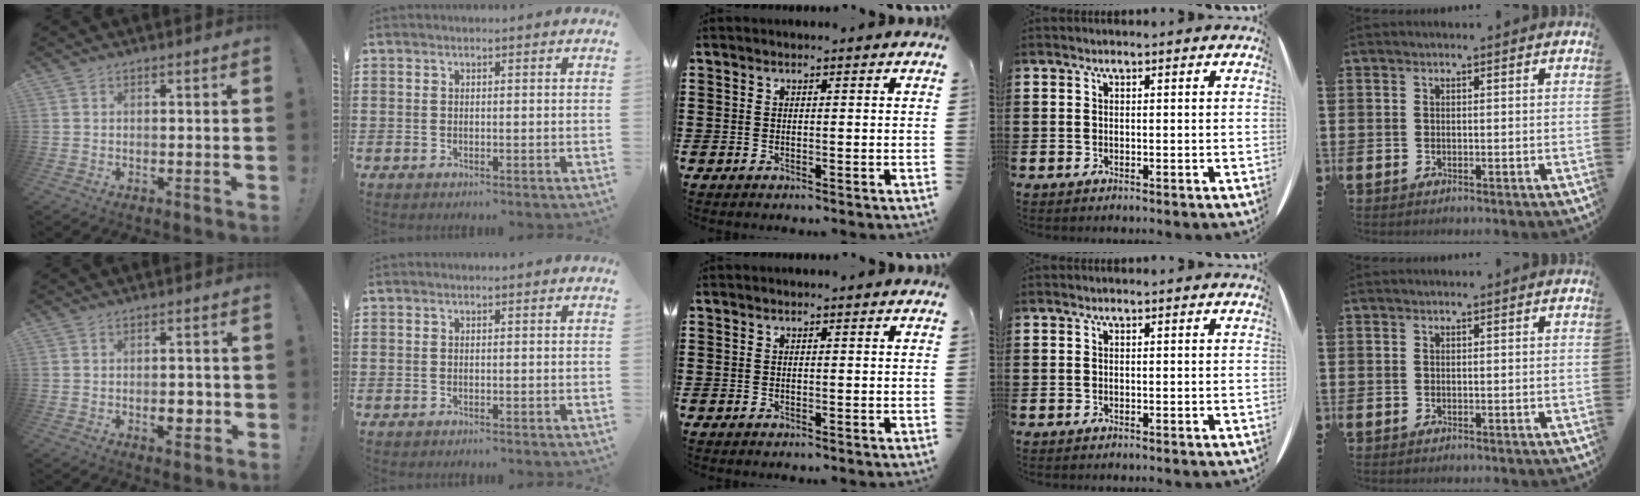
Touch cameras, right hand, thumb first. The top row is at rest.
{"thumb": {"total": 4.1, "force": [-1.4, 2.3, 3.1], "torque": [-0.041, 0.006, -0.024]}}